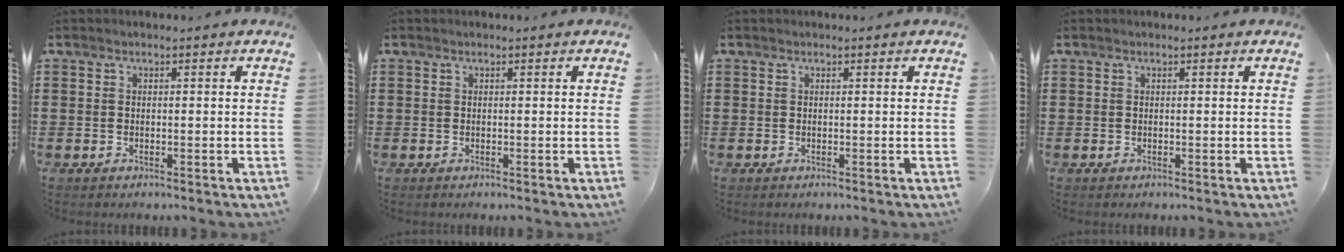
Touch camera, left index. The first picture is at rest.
{"total": 0.0}
{"total": 0.0}
{"total": 0.0}